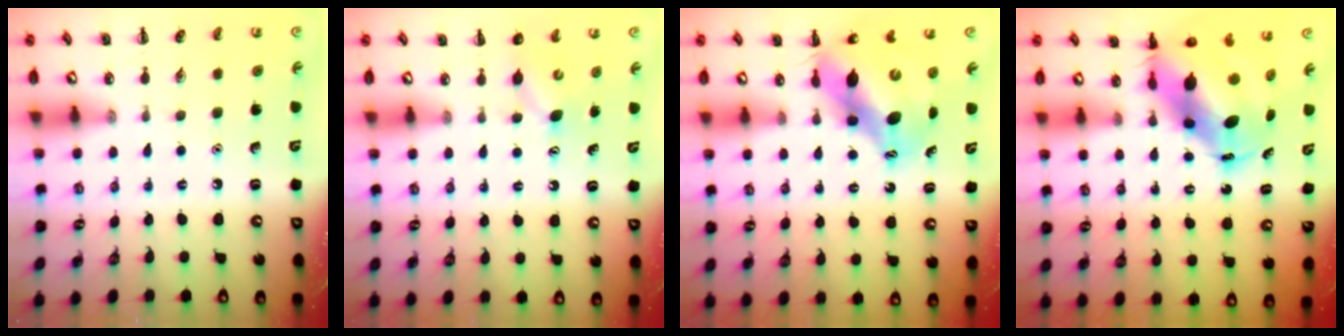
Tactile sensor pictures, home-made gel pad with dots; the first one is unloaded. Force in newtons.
{"total": 3.4, "press": 3.3, "slide": 0.9}
{"total": 12.3, "press": 11.9, "slide": 2.9}
{"total": 9.6, "press": 9.3, "slide": 2.5}